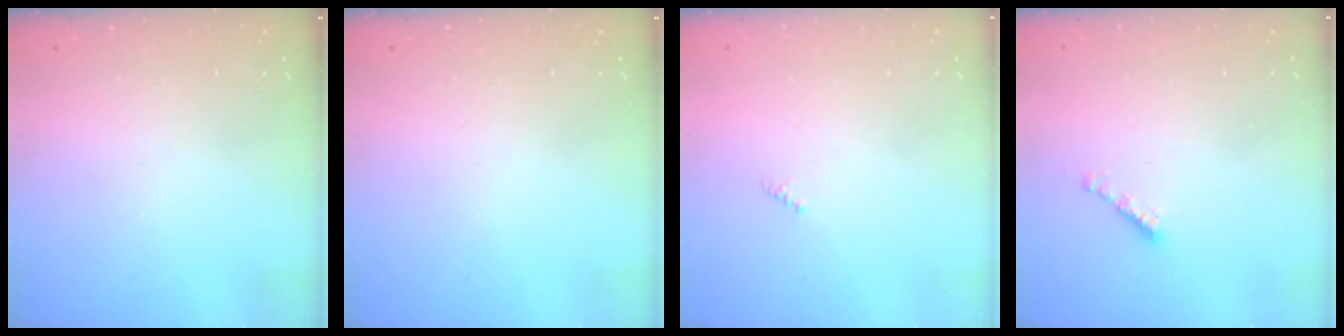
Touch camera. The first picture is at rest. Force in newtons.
{"total": 0.0}
{"total": 0.0}
{"total": 2.4, "press": 2.4, "slide": 0.4}